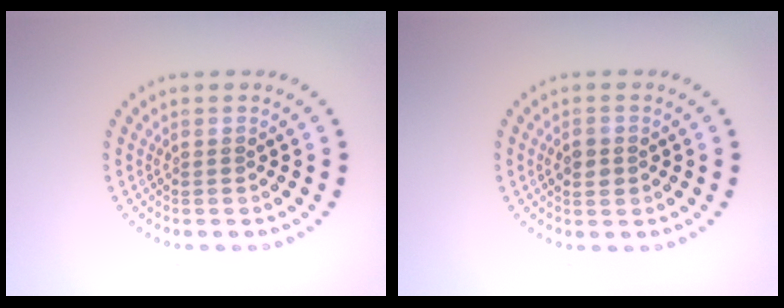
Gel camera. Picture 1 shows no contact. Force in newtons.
{"total": 2.2, "press": 2.2, "slide": 0.1}